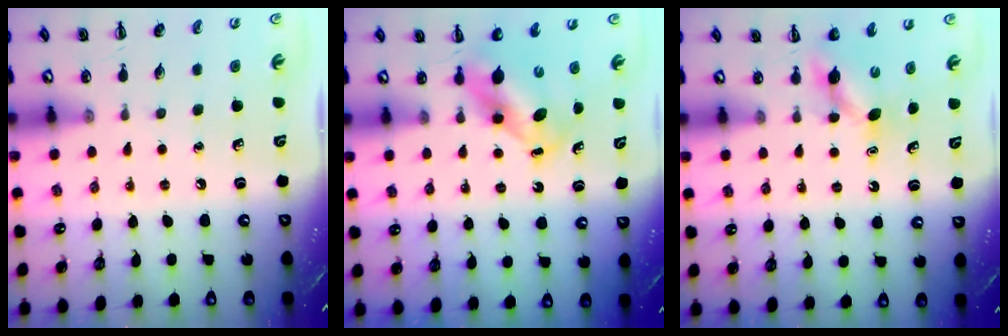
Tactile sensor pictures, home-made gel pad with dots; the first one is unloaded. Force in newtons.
{"total": 5.5, "press": 5.4, "slide": 1.0}
{"total": 4.0, "press": 3.9, "slide": 1.1}